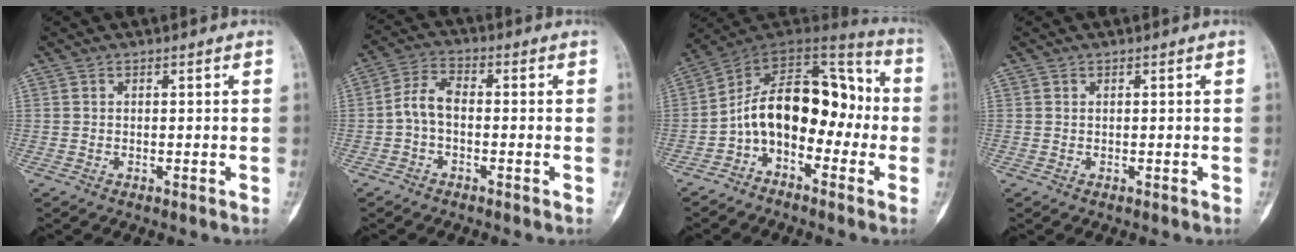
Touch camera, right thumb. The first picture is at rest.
{"total": 5.4, "force": [-1.1, 3.0, 4.3], "torque": [-0.084, 0.022, -0.031]}
{"total": 16.1, "force": [-3.0, 10.1, 12.2], "torque": [-0.160, 0.087, -0.063]}
{"total": 0.0}